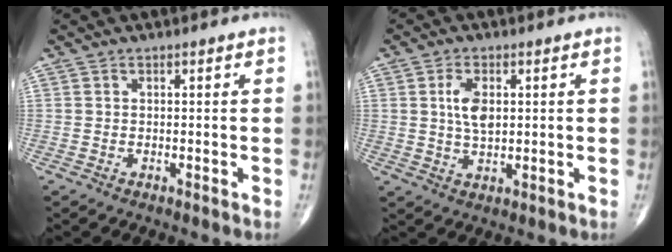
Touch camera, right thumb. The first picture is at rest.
{"total": 5.5, "force": [1.2, 2.9, 4.5], "torque": [-0.083, -0.005, 0.022]}